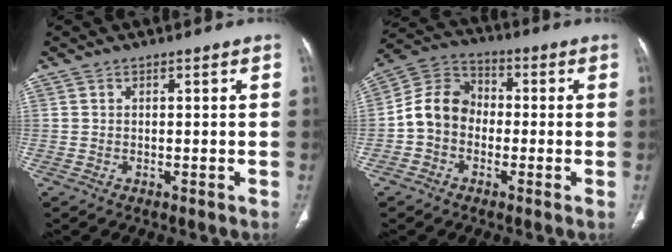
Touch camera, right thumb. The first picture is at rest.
{"total": 9.2, "force": [-1.6, 7.5, 5.0], "torque": [-0.078, 0.035, -0.046]}